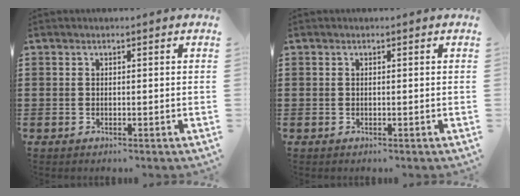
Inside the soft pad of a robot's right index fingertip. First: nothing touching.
{"total": 0.0}